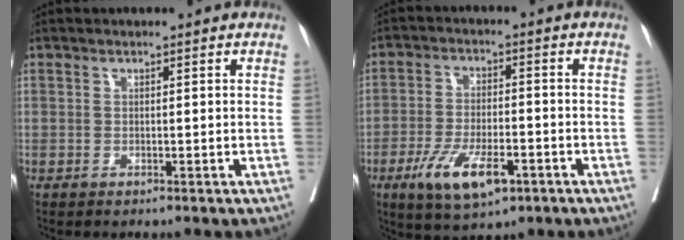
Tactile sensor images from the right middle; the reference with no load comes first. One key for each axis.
{"total": 9.4, "fx": -4.7, "fy": 3.2, "fz": 7.5, "tx": -0.145, "ty": -0.015, "tz": -0.075}